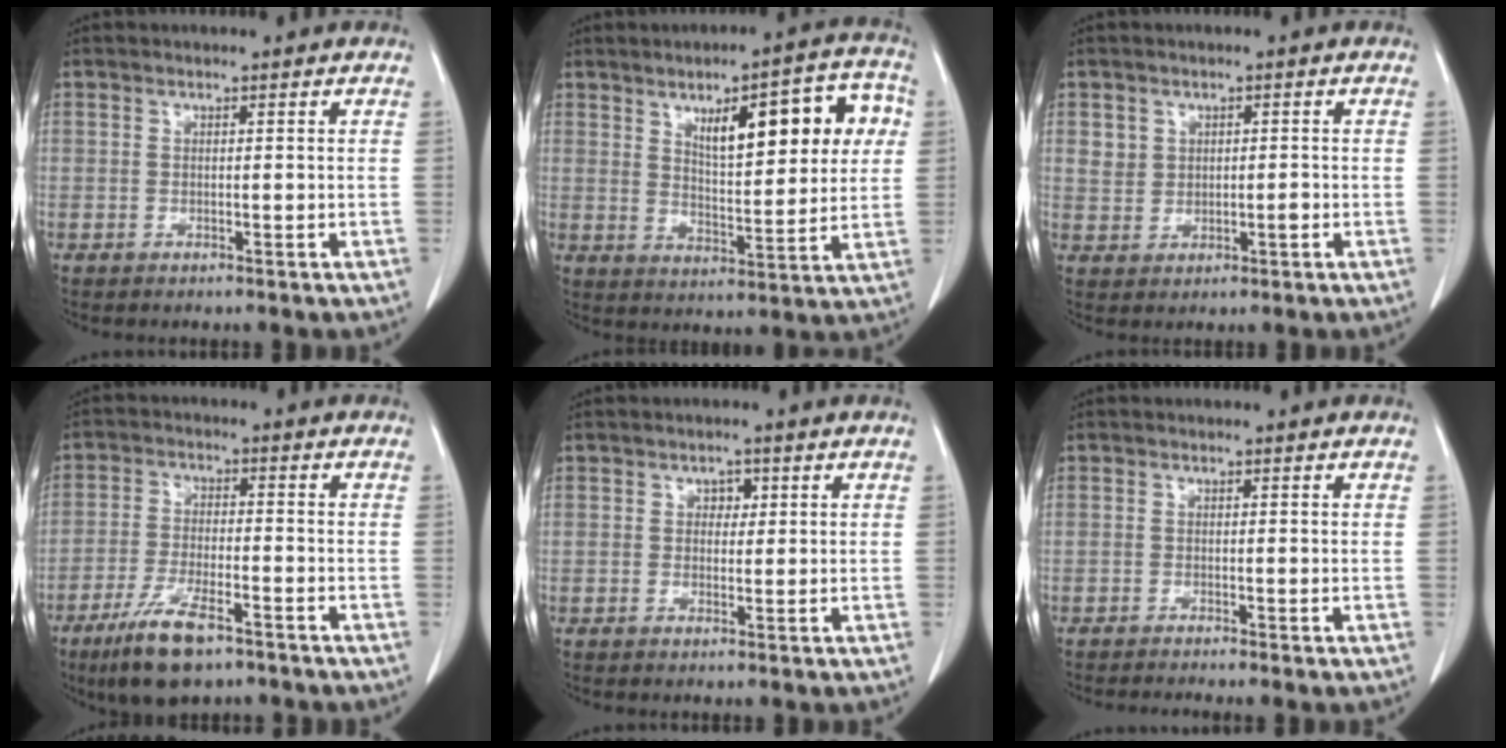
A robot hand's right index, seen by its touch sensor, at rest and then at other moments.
{"total": 14.3, "force": [4.7, 4.2, 12.8], "torque": [-0.169, 0.024, 0.068]}
{"total": 3.0, "force": [0.5, 2.5, 1.6], "torque": [-0.022, 0.007, 0.014]}
{"total": 9.3, "force": [-6.2, 2.3, 6.6], "torque": [-0.133, -0.017, -0.109]}
{"total": 1.7, "force": [0.5, 1.3, 1.0], "torque": [-0.008, 0.001, 0.005]}
{"total": 2.2, "force": [-1.9, -0.4, 1.2], "torque": [-0.021, -0.003, -0.034]}